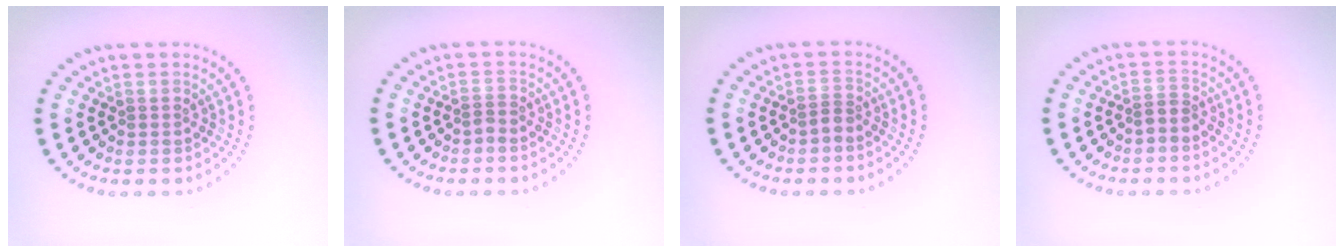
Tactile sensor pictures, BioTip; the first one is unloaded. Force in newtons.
{"total": 0.8, "press": 0.4, "slide": 0.7}
{"total": 0.9, "press": 0.5, "slide": 0.8}
{"total": 1.3, "press": 0.8, "slide": 0.9}